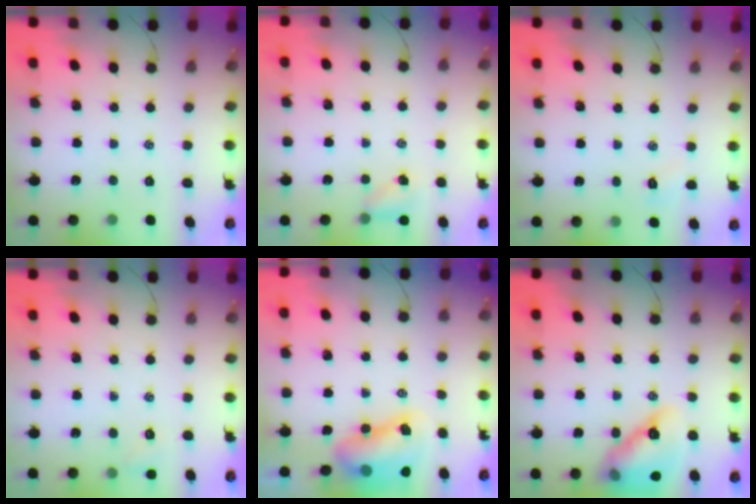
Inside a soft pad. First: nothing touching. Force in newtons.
{"total": 3.5, "press": 3.3, "slide": 1.2}
{"total": 2.7, "press": 2.6, "slide": 0.7}
{"total": 4.5, "press": 4.3, "slide": 1.1}
{"total": 9.9, "press": 9.5, "slide": 2.7}
{"total": 15.7, "press": 15.1, "slide": 4.2}